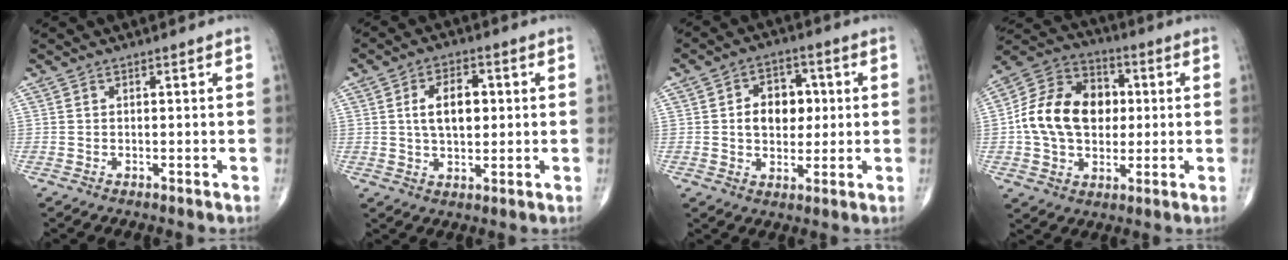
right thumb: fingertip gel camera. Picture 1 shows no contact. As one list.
[{"total": 8.1, "force": [1.2, 4.8, 6.5], "torque": [-0.093, 0.004, 0.021]}, {"total": 9.3, "force": [0.9, 6.8, 6.2], "torque": [-0.054, 0.009, 0.013]}, {"total": 17.8, "force": [1.2, 12.7, 12.4], "torque": [-0.199, 0.026, 0.017]}]